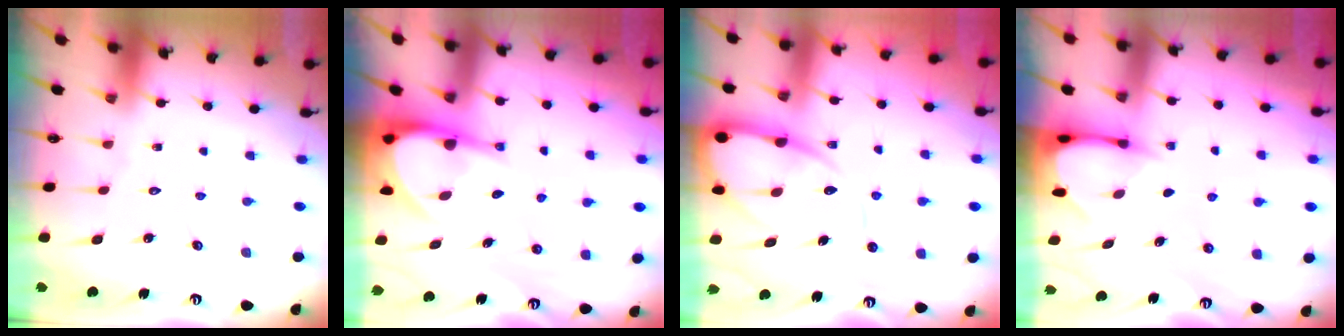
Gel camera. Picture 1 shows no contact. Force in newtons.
{"total": 7.6, "press": 7.6, "slide": 0.7}
{"total": 14.0, "press": 14.0, "slide": 1.3}
{"total": 3.4, "press": 3.4, "slide": 0.3}